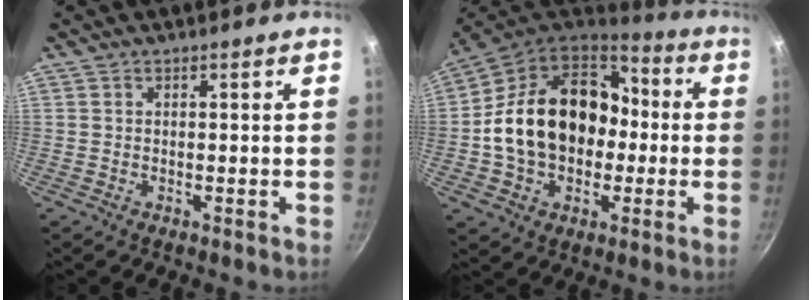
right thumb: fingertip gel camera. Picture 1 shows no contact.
{"total": 22.2, "force": [-0.3, 16.7, 14.7], "torque": [-0.232, 0.050, -0.003]}